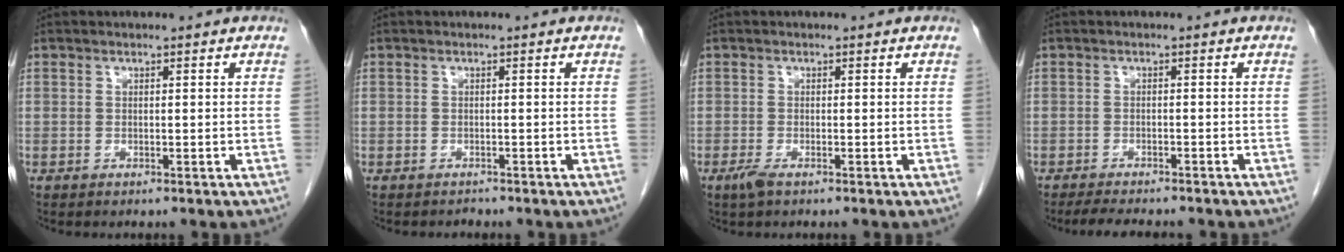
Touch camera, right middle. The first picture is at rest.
{"total": 0.6, "force": [-0.5, 0.2, -0.2], "torque": [-0.003, -0.003, -0.009]}
{"total": 1.7, "force": [-1.1, 0.4, 1.2], "torque": [-0.032, -0.004, -0.021]}
{"total": 6.2, "force": [-5.4, 1.2, 2.7], "torque": [-0.040, -0.010, -0.079]}